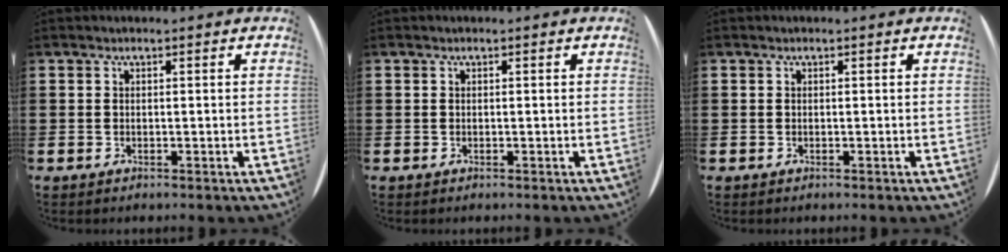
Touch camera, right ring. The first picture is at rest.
{"total": 0.0}
{"total": 0.0}